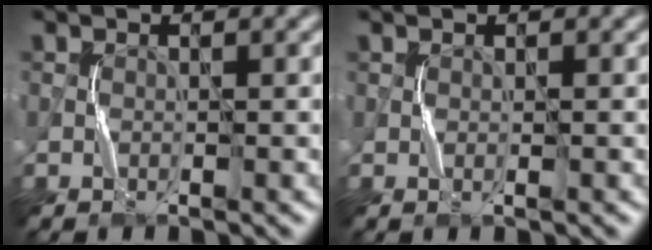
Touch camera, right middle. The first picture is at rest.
{"total": 0.0}